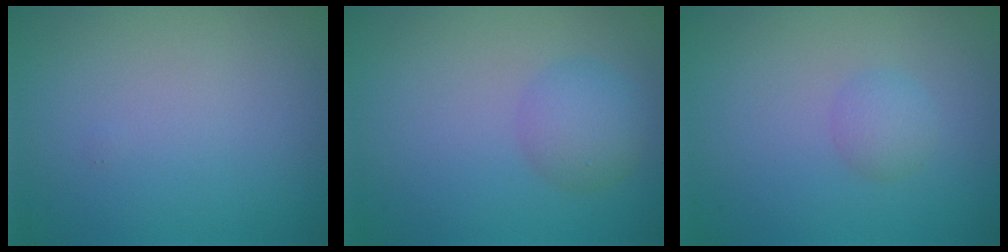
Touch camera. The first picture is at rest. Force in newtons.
{"total": 2.6, "press": 2.6, "slide": 0.0}
{"total": 1.5, "press": 1.5, "slide": 0.1}